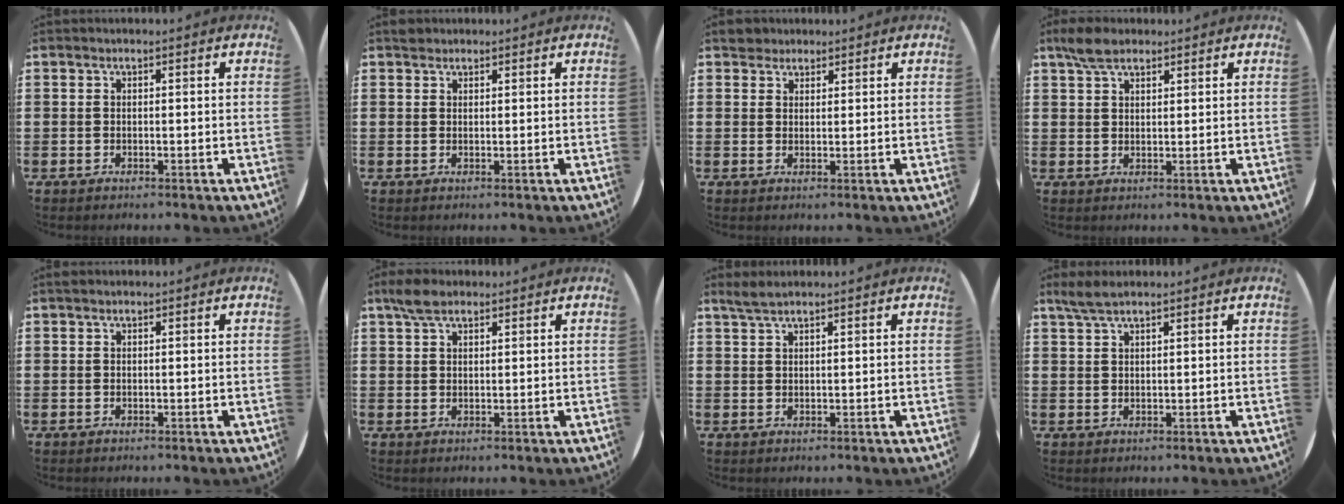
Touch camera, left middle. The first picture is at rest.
{"total": 1.0, "force": [0.9, 0.5, 0.0], "torque": [0.006, 0.000, 0.016]}
{"total": 2.4, "force": [2.2, 1.0, 0.0], "torque": [0.003, 0.002, 0.042]}
{"total": 4.0, "force": [3.1, 1.7, 1.9], "torque": [-0.035, 0.003, 0.057]}
{"total": 0.0}
{"total": 3.4, "force": [2.6, 1.5, 1.7], "torque": [-0.030, 0.004, 0.046]}
{"total": 1.8, "force": [1.6, 0.1, 0.9], "torque": [-0.020, 0.002, 0.029]}
{"total": 2.6, "force": [2.1, 0.4, 1.5], "torque": [-0.032, 0.003, 0.037]}